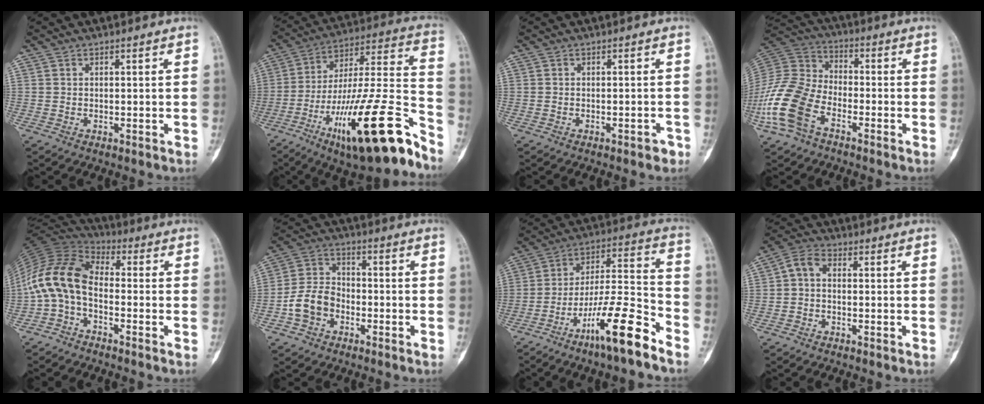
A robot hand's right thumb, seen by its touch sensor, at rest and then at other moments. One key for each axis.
{"total": 27.1, "fx": -15.7, "fy": 5.7, "fz": 21.3, "tx": -0.310, "ty": 0.078, "tz": -0.251}
{"total": 1.6, "fx": -1.0, "fy": 0.7, "fz": 1.0, "tx": -0.015, "ty": 0.009, "tz": -0.011}
{"total": 16.5, "fx": -7.4, "fy": 10.0, "fz": 10.9, "tx": -0.237, "ty": 0.040, "tz": -0.155}
{"total": 12.2, "fx": -2.7, "fy": 7.2, "fz": 9.4, "tx": -0.187, "ty": 0.056, "tz": -0.069}
{"total": 8.3, "fx": -3.1, "fy": 6.3, "fz": 4.5, "tx": -0.076, "ty": 0.033, "tz": -0.065}
{"total": 16.3, "fx": -10.4, "fy": 2.4, "fz": 12.3, "tx": -0.223, "ty": 0.077, "tz": -0.181}
{"total": 4.2, "fx": -0.3, "fy": 2.7, "fz": 3.2, "tx": -0.056, "ty": 0.015, "tz": -0.018}